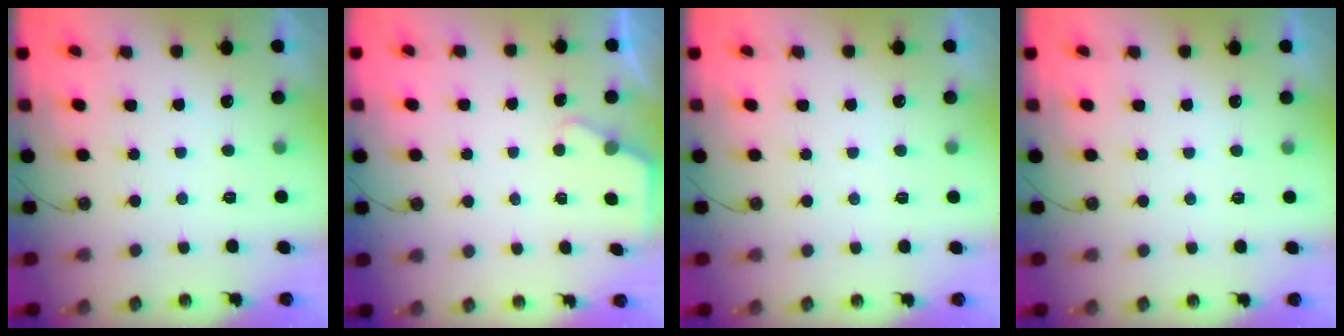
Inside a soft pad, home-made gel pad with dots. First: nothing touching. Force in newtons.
{"total": 2.1, "press": 2.0, "slide": 0.4}
{"total": 3.5, "press": 3.5, "slide": 0.4}
{"total": 3.0, "press": 3.0, "slide": 0.3}